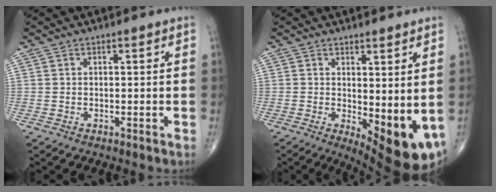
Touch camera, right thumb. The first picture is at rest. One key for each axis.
{"total": 10.5, "fx": -0.8, "fy": 3.7, "fz": 9.8, "tx": -0.122, "ty": -0.027, "tz": 0.001}